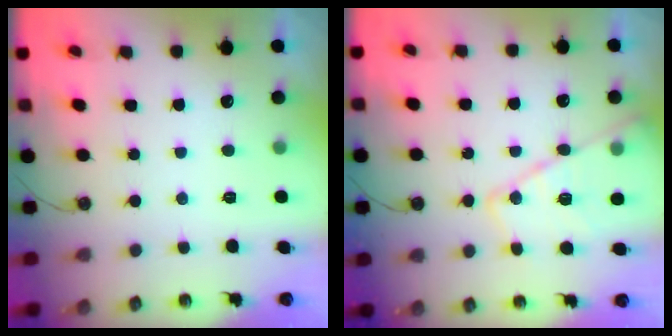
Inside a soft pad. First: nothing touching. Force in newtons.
{"total": 15.5, "press": 15.4, "slide": 1.2}